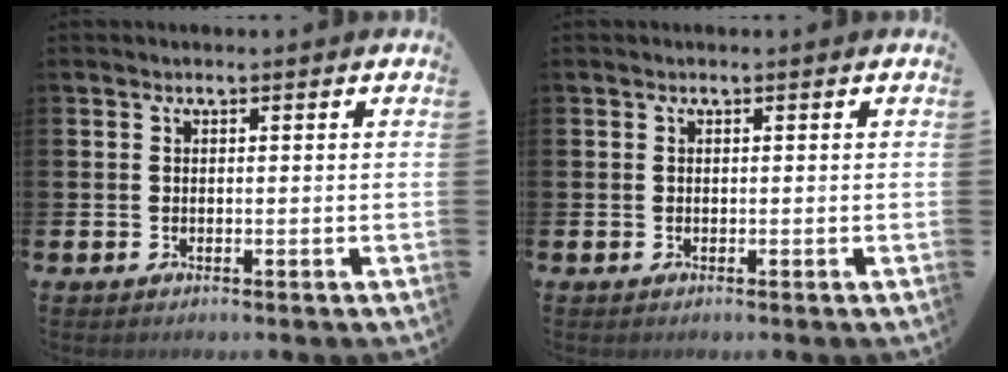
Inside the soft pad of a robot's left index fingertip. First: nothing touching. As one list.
[{"total": 0.0}]